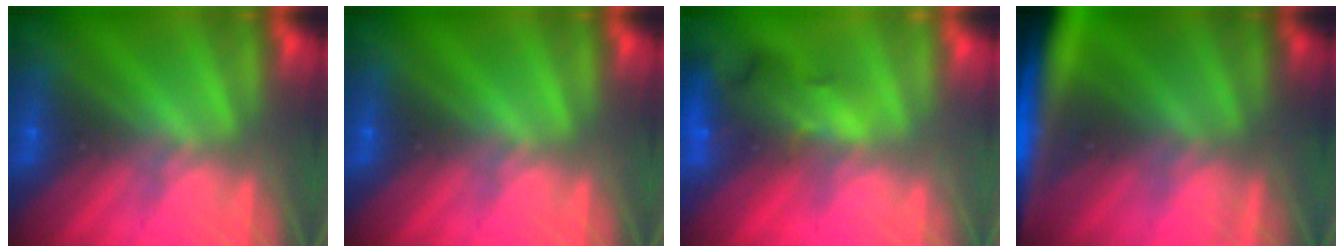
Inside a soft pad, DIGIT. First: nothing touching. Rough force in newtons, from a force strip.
{"total": 0.0}
{"total": 7.3}
{"total": 6.5}